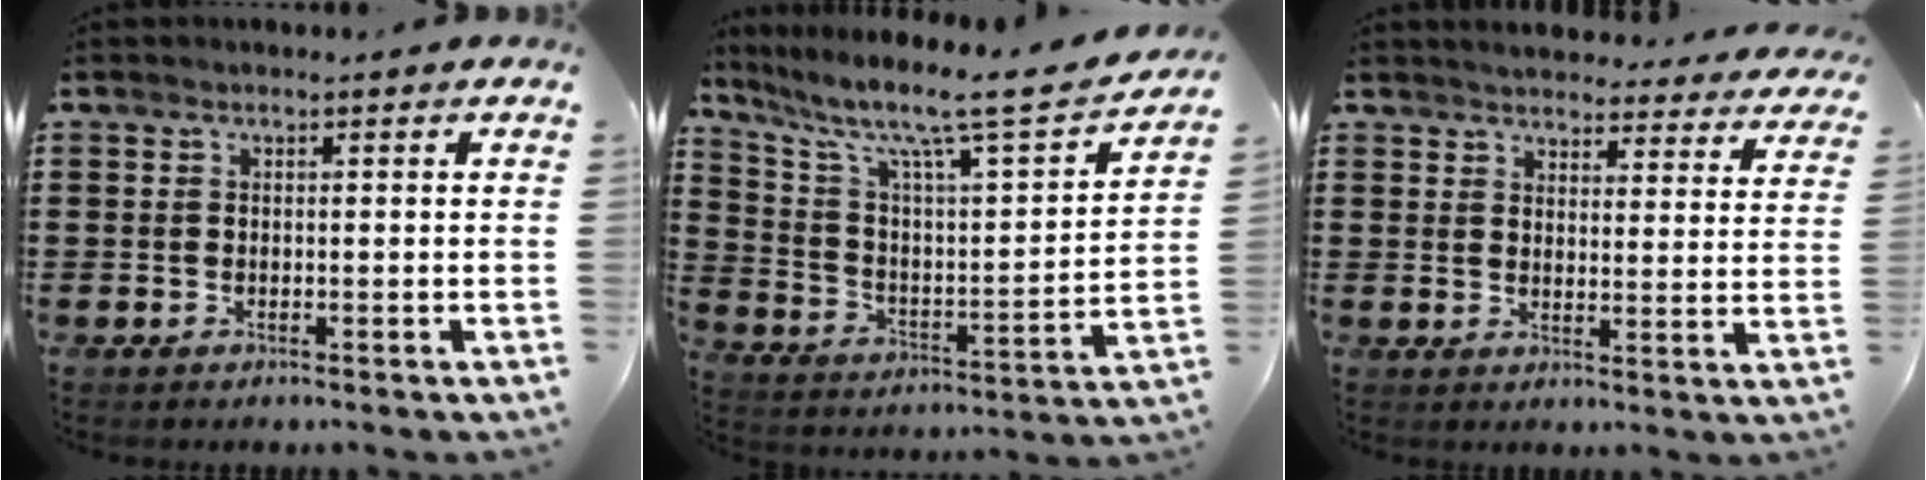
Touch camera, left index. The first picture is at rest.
{"total": 8.9, "force": [6.8, 0.9, 5.7], "torque": [-0.131, -0.053, 0.102]}
{"total": 3.7, "force": [3.7, 0.0, 0.3], "torque": [-0.016, -0.030, 0.060]}